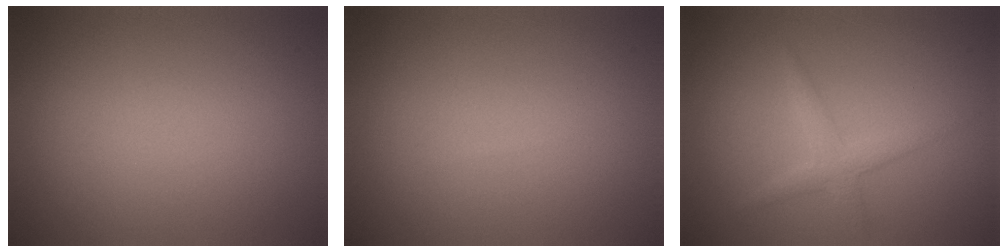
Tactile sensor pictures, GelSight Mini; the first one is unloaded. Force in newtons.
{"total": 0.0}
{"total": 2.0, "press": 2.0, "slide": 0.1}